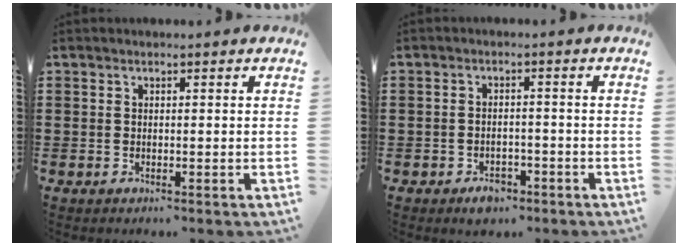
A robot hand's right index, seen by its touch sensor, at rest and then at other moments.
{"total": 2.5, "force": [-1.8, 1.4, 1.0], "torque": [-0.022, 0.002, -0.037]}